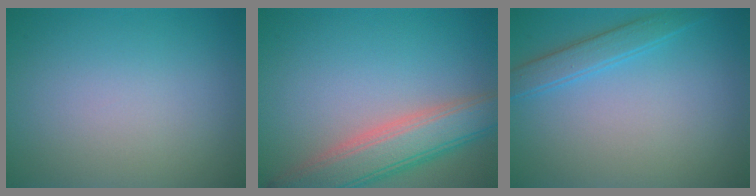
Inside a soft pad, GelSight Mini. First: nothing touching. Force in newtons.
{"total": 6.2, "press": 6.1, "slide": 0.5}
{"total": 2.2, "press": 2.2, "slide": 0.2}